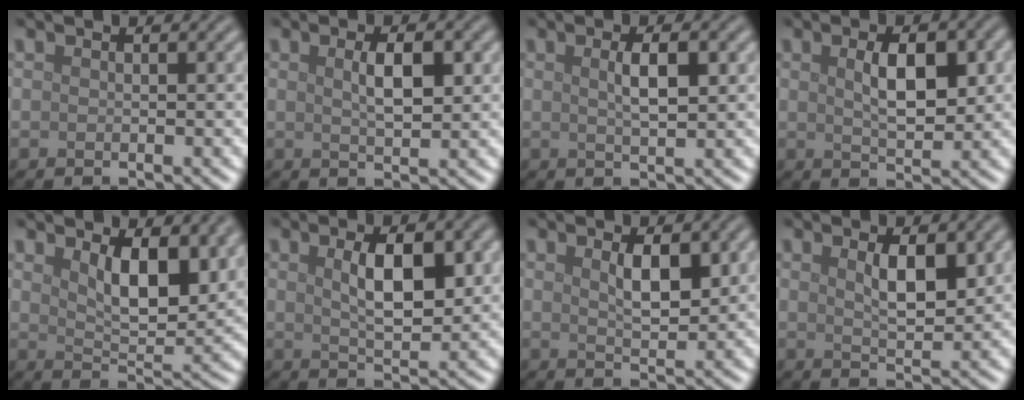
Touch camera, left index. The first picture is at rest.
{"total": 3.1, "force": [0.8, 1.1, 2.8], "torque": [-0.051, 0.002, 0.016]}
{"total": 2.8, "force": [0.7, 0.8, 2.6], "torque": [-0.044, 0.003, 0.014]}
{"total": 4.6, "force": [1.0, 2.0, 4.0], "torque": [-0.073, 0.001, 0.021]}
{"total": 6.6, "force": [2.9, 2.9, 5.2], "torque": [-0.089, -0.011, 0.052]}
{"total": 5.5, "force": [1.3, 2.2, 4.9], "torque": [-0.082, 0.003, 0.024]}
{"total": 3.3, "force": [1.1, 1.3, 2.9], "torque": [-0.051, -0.001, 0.022]}
{"total": 3.7, "force": [1.2, 1.3, 3.2], "torque": [-0.058, -0.001, 0.024]}